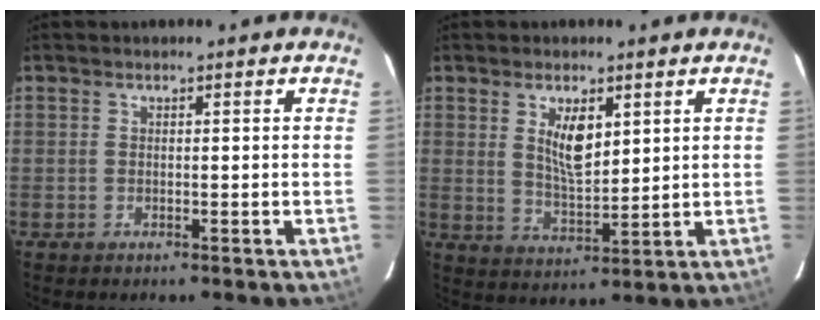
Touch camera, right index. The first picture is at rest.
{"total": 7.0, "force": [2.7, 2.9, 5.8], "torque": [-0.099, -0.005, 0.057]}